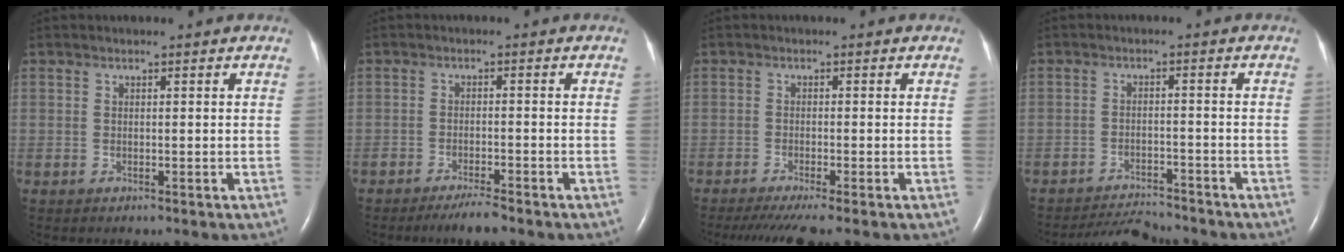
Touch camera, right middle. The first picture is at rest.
{"total": 3.5, "force": [-2.9, 0.2, 1.8], "torque": [-0.037, -0.007, -0.052]}
{"total": 6.2, "force": [-5.1, -0.3, 3.6], "torque": [-0.052, -0.017, -0.082]}
{"total": 5.9, "force": [-5.9, 0.3, 0.3], "torque": [-0.007, -0.009, -0.099]}